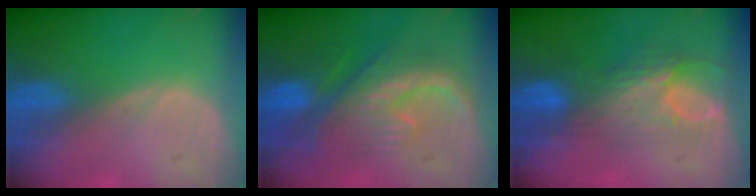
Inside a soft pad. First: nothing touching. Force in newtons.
{"total": 9.4, "press": 9.0, "slide": 2.7}
{"total": 7.8, "press": 6.9, "slide": 3.8}